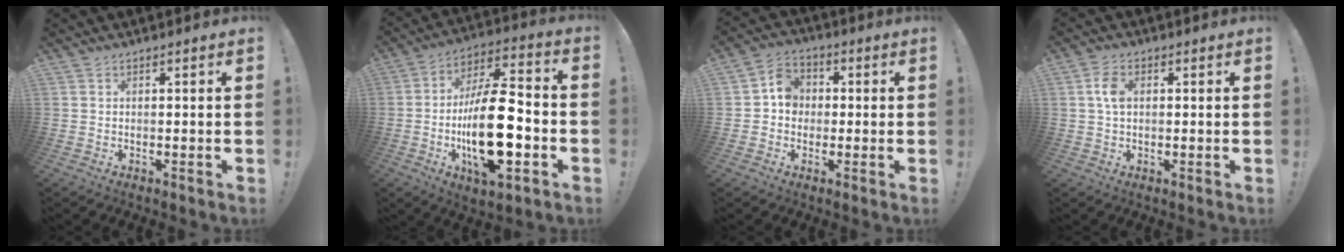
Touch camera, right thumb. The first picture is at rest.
{"total": 23.2, "force": [-5.2, 9.3, 20.6], "torque": [-0.369, 0.018, -0.080]}
{"total": 7.9, "force": [0.0, 7.2, 3.2], "torque": [-0.035, 0.013, 0.005]}
{"total": 5.2, "force": [0.9, 3.3, 4.0], "torque": [-0.067, 0.002, 0.012]}